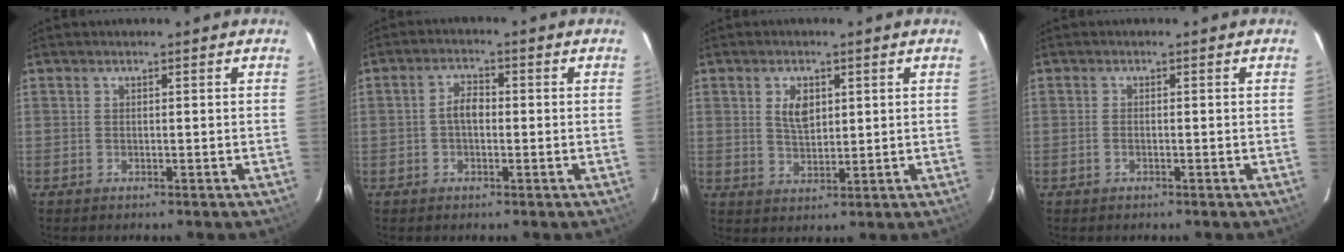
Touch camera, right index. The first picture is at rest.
{"total": 3.3, "force": [-0.3, 2.0, 2.7], "torque": [-0.051, 0.011, -0.004]}
{"total": 4.8, "force": [1.6, 2.8, 3.5], "torque": [-0.062, 0.004, 0.033]}
{"total": 0.7, "force": [-0.3, 0.4, 0.4], "torque": [-0.008, 0.001, -0.006]}